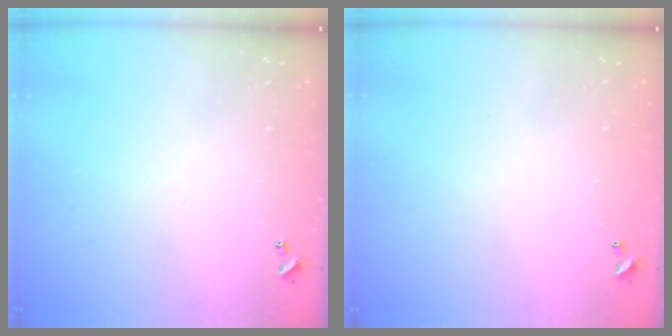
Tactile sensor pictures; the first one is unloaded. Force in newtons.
{"total": 2.8, "press": 2.8, "slide": 0.1}